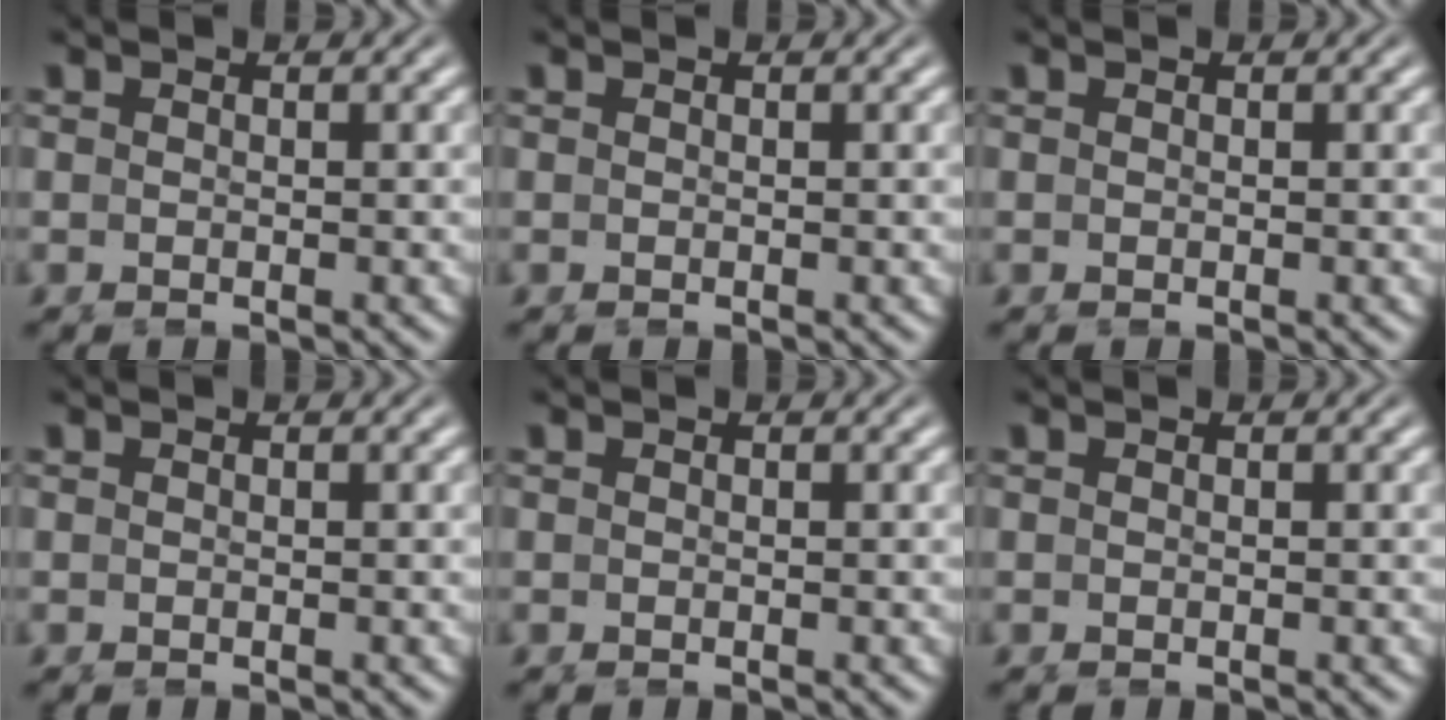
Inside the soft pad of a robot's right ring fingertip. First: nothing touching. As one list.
[{"total": 0.0}, {"total": 0.0}, {"total": 0.0}, {"total": 0.0}, {"total": 0.0}]